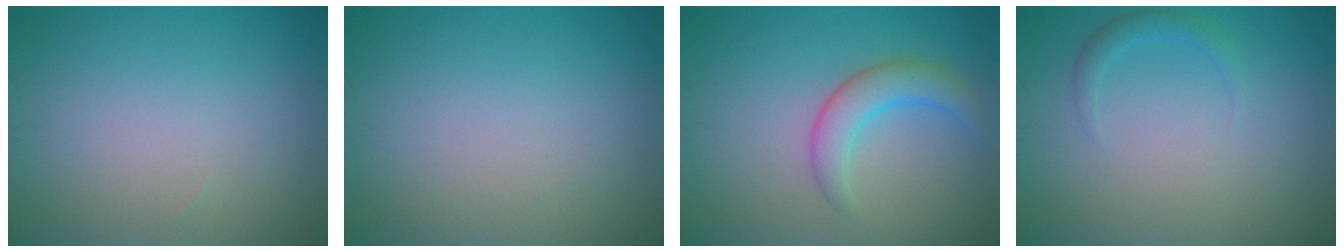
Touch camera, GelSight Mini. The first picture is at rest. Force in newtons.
{"total": 0.0}
{"total": 3.4, "press": 3.4, "slide": 0.0}
{"total": 1.3, "press": 1.3, "slide": 0.1}